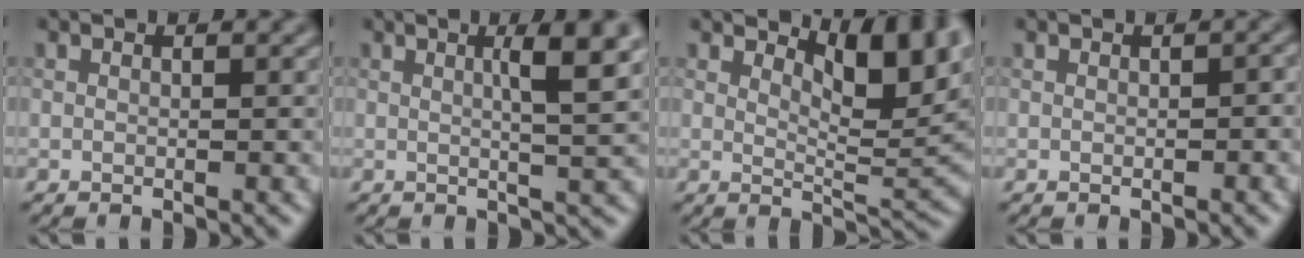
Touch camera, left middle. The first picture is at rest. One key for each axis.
{"total": 4.9, "fx": 1.4, "fy": 1.0, "fz": 4.6, "tx": -0.057, "ty": 0.008, "tz": 0.018}
{"total": 6.4, "fx": 3.6, "fy": 2.3, "fz": 4.7, "tx": -0.063, "ty": -0.007, "tz": 0.054}
{"total": 0.8, "fx": -0.1, "fy": 0.4, "fz": 0.7, "tx": -0.010, "ty": 0.000, "tz": 0.000}